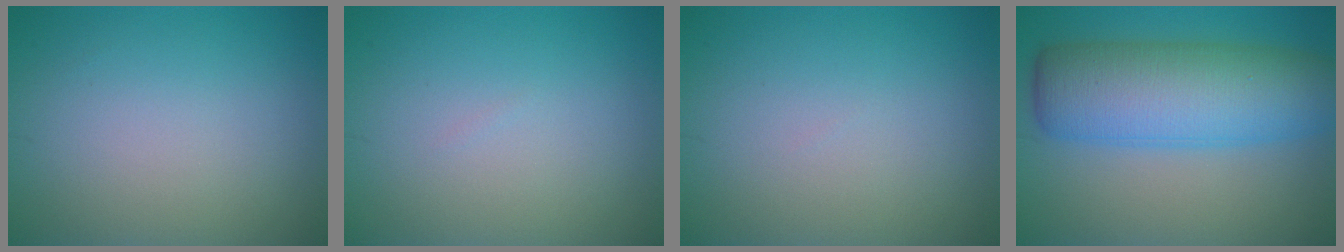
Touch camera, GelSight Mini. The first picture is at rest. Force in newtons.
{"total": 0.0}
{"total": 0.0}
{"total": 10.1, "press": 10.1, "slide": 0.2}